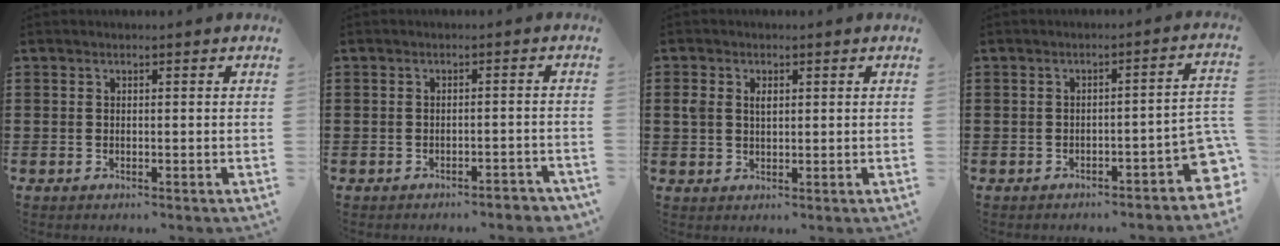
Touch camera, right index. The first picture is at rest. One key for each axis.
{"total": 2.1, "fx": -2.0, "fy": 0.0, "fz": 0.6, "tx": -0.014, "ty": -0.002, "tz": -0.040}
{"total": 2.2, "fx": 0.6, "fy": 1.4, "fz": 1.5, "tx": -0.034, "ty": 0.008, "tz": 0.011}
{"total": 4.1, "fx": -2.6, "fy": 0.8, "fz": 3.0, "tx": -0.051, "ty": -0.003, "tz": -0.048}